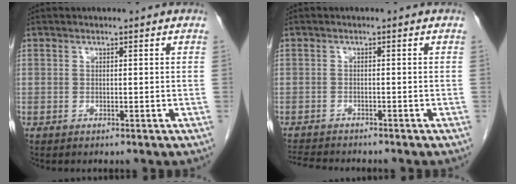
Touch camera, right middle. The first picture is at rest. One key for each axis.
{"total": 5.5, "fx": -5.2, "fy": 0.7, "fz": 1.6, "tx": -0.026, "ty": -0.011, "tz": -0.084}